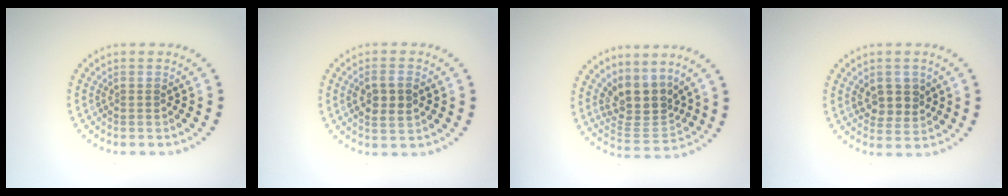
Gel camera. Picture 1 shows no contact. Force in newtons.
{"total": 3.0, "press": 2.9, "slide": 0.6}
{"total": 4.0, "press": 3.2, "slide": 2.5}
{"total": 2.9, "press": 2.7, "slide": 0.9}